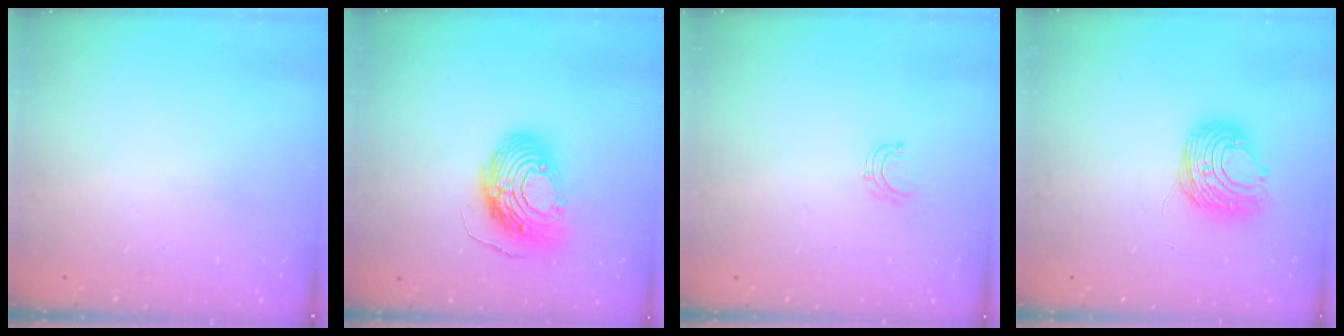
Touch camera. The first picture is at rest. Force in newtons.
{"total": 13.7, "press": 13.5, "slide": 2.3}
{"total": 3.7, "press": 3.7, "slide": 0.3}
{"total": 8.9, "press": 8.9, "slide": 0.5}